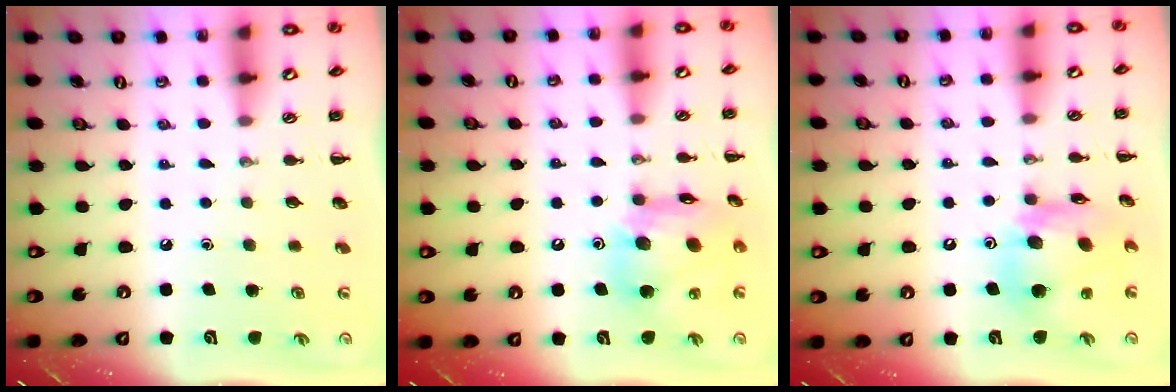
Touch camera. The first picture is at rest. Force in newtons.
{"total": 15.5, "press": 15.3, "slide": 2.3}
{"total": 14.1, "press": 13.5, "slide": 4.0}